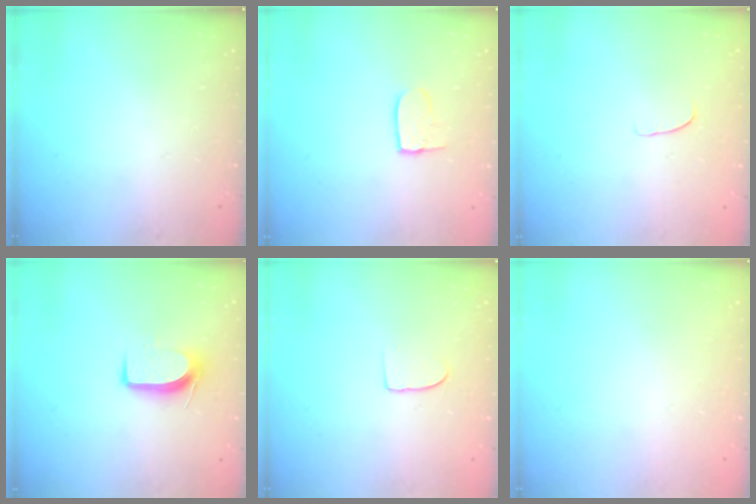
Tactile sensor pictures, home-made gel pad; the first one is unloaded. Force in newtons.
{"total": 7.7, "press": 7.7, "slide": 0.6}
{"total": 5.4, "press": 5.4, "slide": 0.3}
{"total": 8.0, "press": 8.0, "slide": 0.9}
{"total": 6.8, "press": 6.8, "slide": 0.5}
{"total": 0.0}